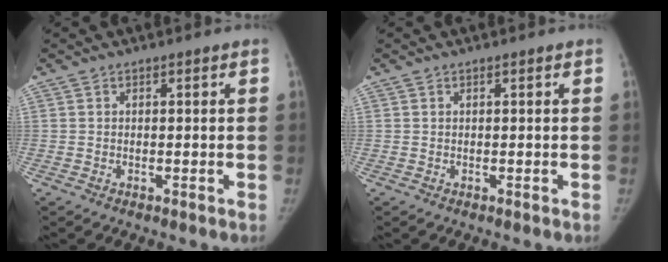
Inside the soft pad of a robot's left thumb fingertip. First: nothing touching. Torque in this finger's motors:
{"motor_torque": [0.00, 0.00, 0.04, -0.01, 0.00]}